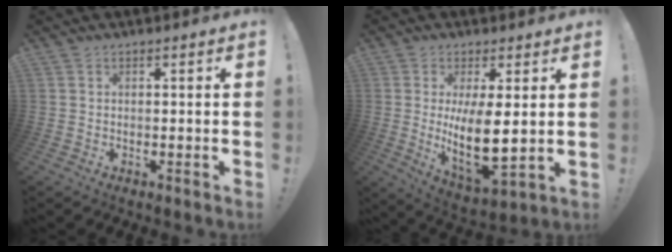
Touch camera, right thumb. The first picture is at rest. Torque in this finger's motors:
{"motor_torque": [1.11, 2.43, 0.63, 0.75, 0.18]}